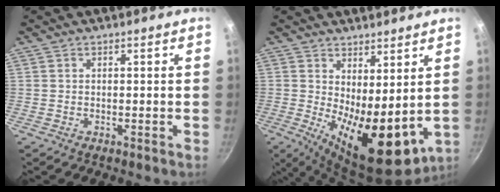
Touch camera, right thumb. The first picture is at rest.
{"total": 14.4, "force": [1.0, 6.1, 12.9], "torque": [-0.169, -0.028, 0.031]}